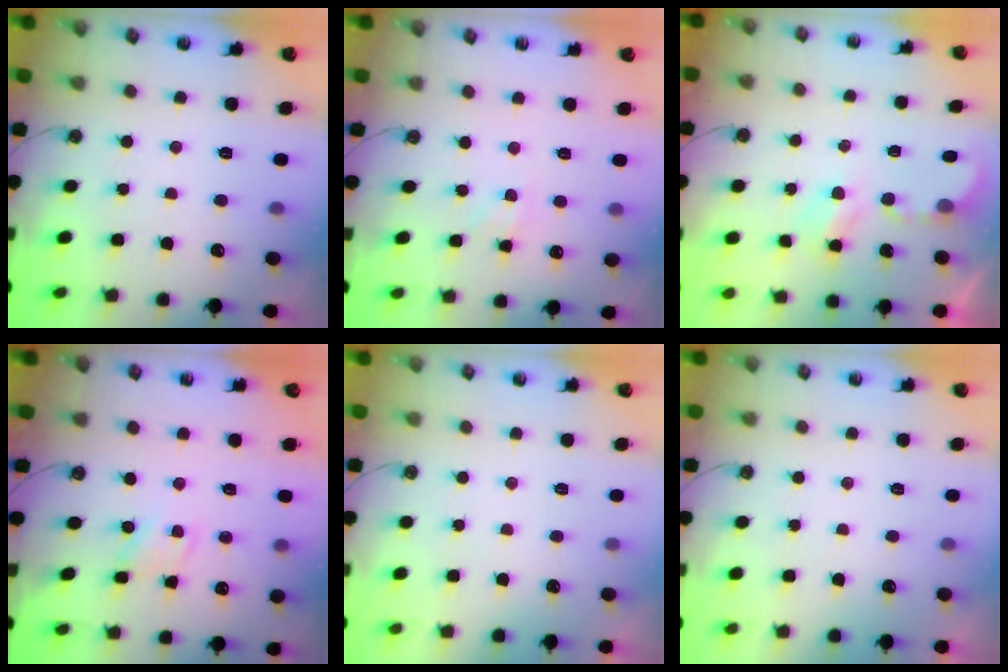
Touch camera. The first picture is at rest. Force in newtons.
{"total": 1.6, "press": 1.6, "slide": 0.2}
{"total": 3.9, "press": 3.8, "slide": 0.6}
{"total": 2.1, "press": 2.1, "slide": 0.3}
{"total": 0.0}
{"total": 0.0}